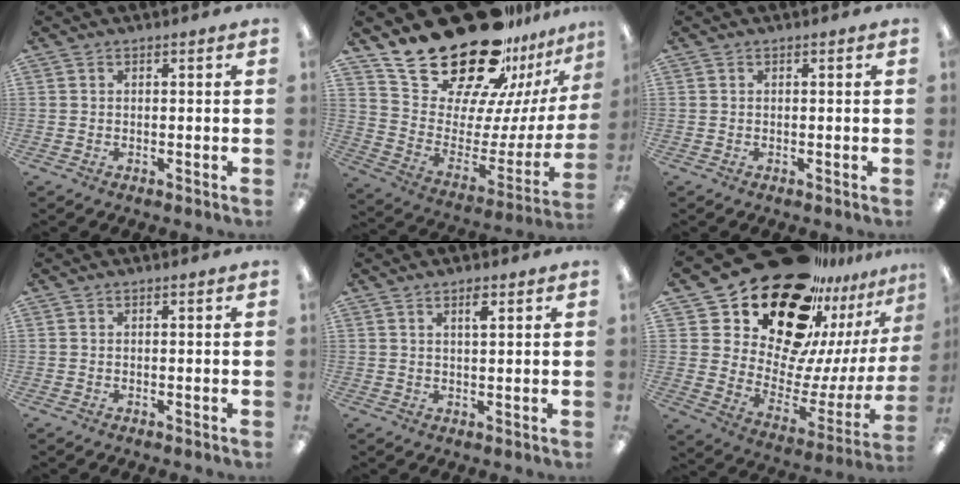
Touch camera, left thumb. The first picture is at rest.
{"total": 30.2, "force": [22.6, 13.2, 15.0], "torque": [-0.232, -0.166, 0.429]}
{"total": 0.0}
{"total": 0.0}
{"total": 2.8, "force": [1.8, 0.8, 2.0], "torque": [-0.029, -0.003, 0.027]}
{"total": 25.5, "force": [18.8, 12.6, 11.6], "torque": [-0.179, -0.148, 0.353]}